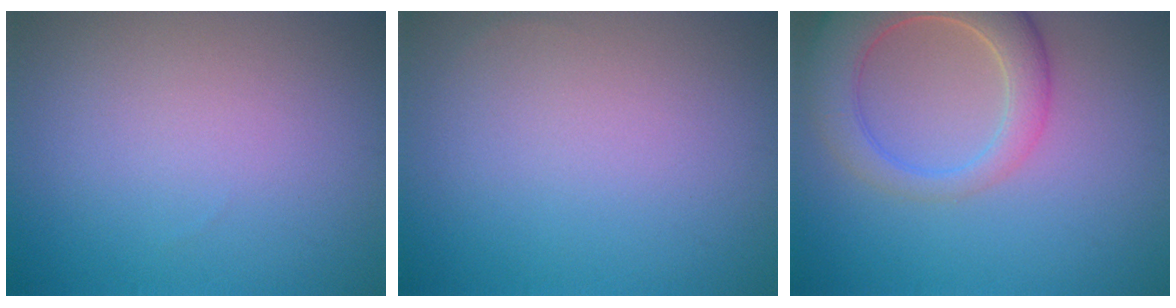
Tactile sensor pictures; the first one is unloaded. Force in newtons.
{"total": 0.0}
{"total": 6.8, "press": 6.8, "slide": 0.6}